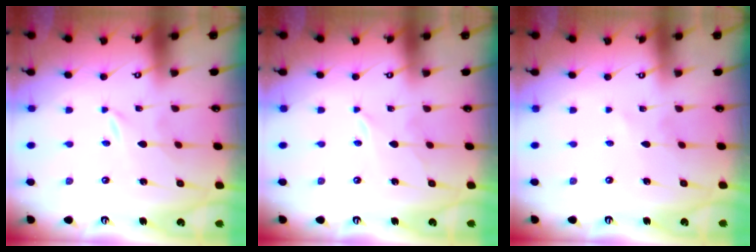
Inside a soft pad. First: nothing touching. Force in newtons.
{"total": 3.0, "press": 2.9, "slide": 0.4}
{"total": 1.2, "press": 1.2, "slide": 0.1}